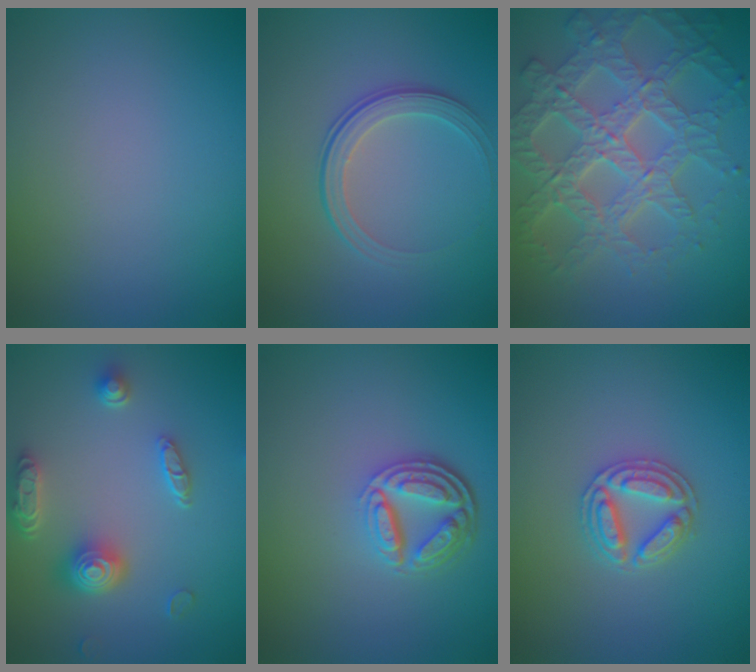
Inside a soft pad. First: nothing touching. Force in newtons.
{"total": 2.5, "press": 1.9, "slide": 1.7}
{"total": 7.2, "press": 6.1, "slide": 3.8}
{"total": 4.6, "press": 3.7, "slide": 2.8}
{"total": 4.5, "press": 3.4, "slide": 2.9}
{"total": 2.9, "press": 2.9, "slide": 0.5}